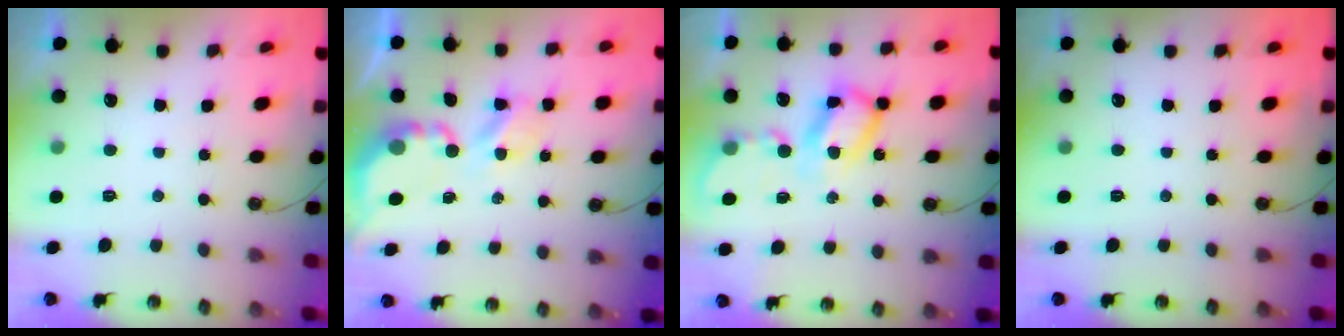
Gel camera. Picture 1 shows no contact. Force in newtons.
{"total": 4.7, "press": 4.7, "slide": 0.2}
{"total": 12.1, "press": 12.1, "slide": 1.2}
{"total": 0.0}